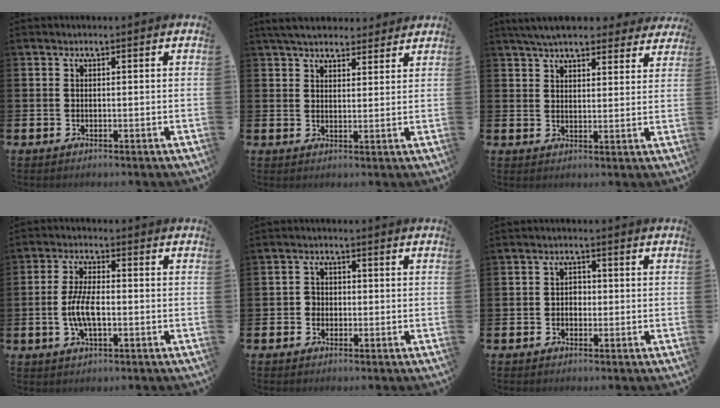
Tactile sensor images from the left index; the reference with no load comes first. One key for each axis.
{"total": 4.9, "fx": 4.6, "fy": 1.4, "fz": 1.0, "tx": -0.029, "ty": -0.017, "tz": 0.083}
{"total": 6.5, "fx": 6.0, "fy": 1.5, "fz": 1.9, "tx": -0.043, "ty": -0.024, "tz": 0.107}
{"total": 5.7, "fx": -0.8, "fy": 2.2, "fz": 5.2, "tx": -0.099, "ty": 0.001, "tz": -0.020}
{"total": 1.8, "fx": -0.6, "fy": 1.7, "fz": 0.4, "tx": 0.001, "ty": 0.004, "tz": -0.018}
{"total": 1.9, "fx": -0.3, "fy": 1.6, "fz": 1.0, "tx": -0.009, "ty": 0.002, "tz": -0.012}